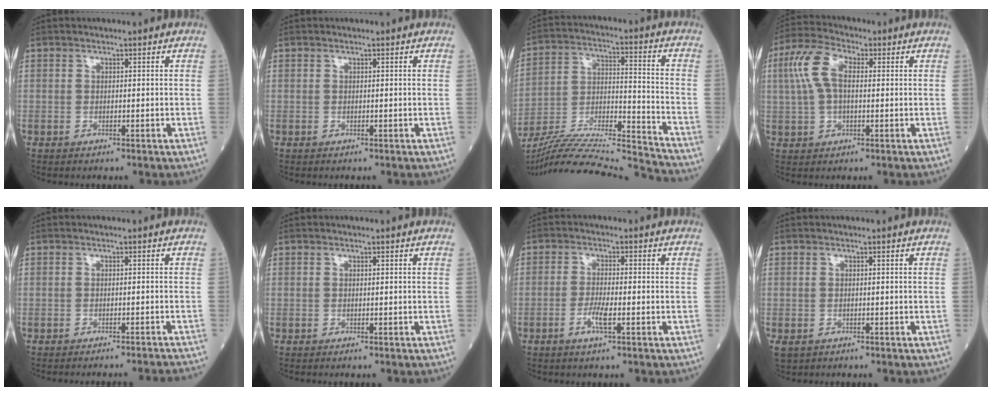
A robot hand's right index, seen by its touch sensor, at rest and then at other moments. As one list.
[{"total": 0.0}, {"total": 23.4, "force": [-22.0, -1.4, 7.8], "torque": [-0.149, -0.021, -0.360]}, {"total": 7.7, "force": [1.5, 3.7, 6.6], "torque": [-0.162, 0.029, 0.029]}, {"total": 8.3, "force": [-8.1, -1.0, 1.8], "torque": [-0.006, -0.011, -0.091]}, {"total": 0.0}, {"total": 3.5, "force": [-1.5, 0.3, 3.1], "torque": [-0.065, -0.003, -0.030]}, {"total": 1.7, "force": [-1.0, 1.3, 0.6], "torque": [-0.013, 0.000, -0.011]}]